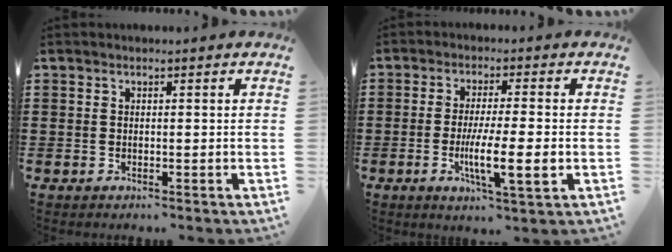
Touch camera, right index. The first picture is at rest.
{"total": 8.5, "force": [-1.8, 1.0, 8.2], "torque": [-0.149, -0.016, -0.032]}